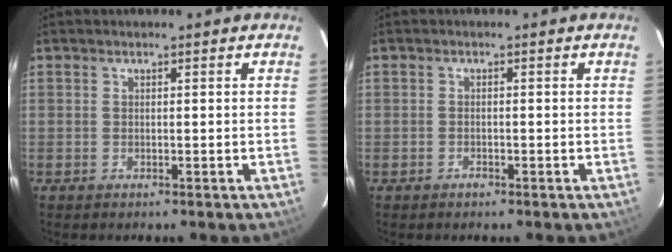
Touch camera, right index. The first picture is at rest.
{"total": 0.9, "force": [-0.7, 0.5, 0.3], "torque": [-0.006, 0.002, -0.012]}